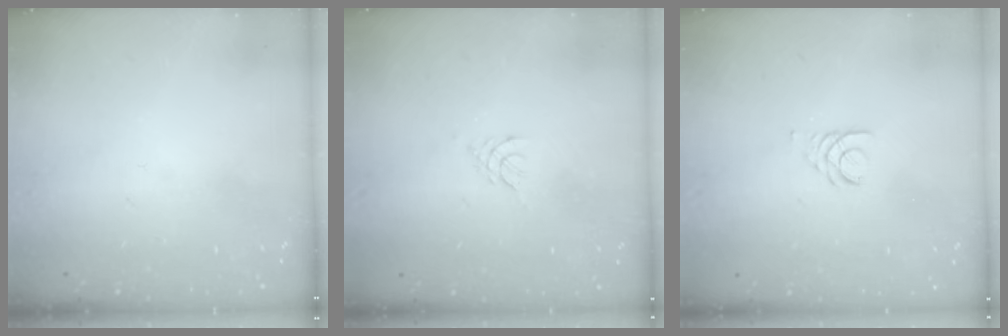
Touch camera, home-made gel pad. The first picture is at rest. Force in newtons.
{"total": 2.7, "press": 2.6, "slide": 0.6}
{"total": 2.5, "press": 2.5, "slide": 0.3}